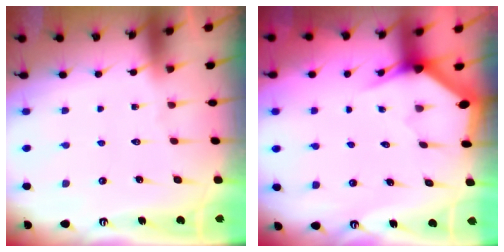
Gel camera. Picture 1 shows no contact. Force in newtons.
{"total": 3.0, "press": 3.0, "slide": 0.1}